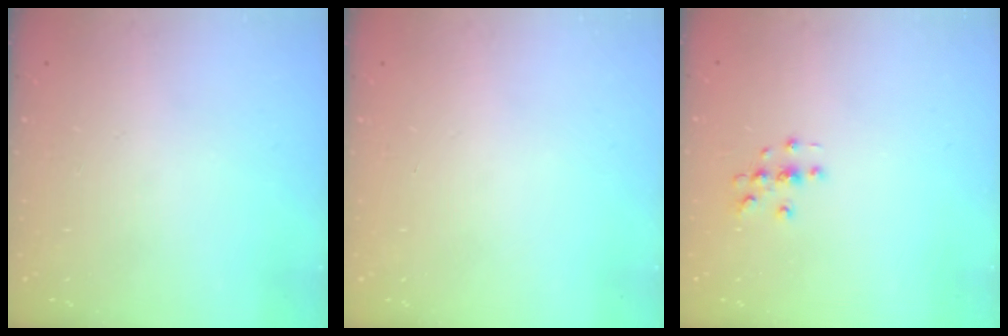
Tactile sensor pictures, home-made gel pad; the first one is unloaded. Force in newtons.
{"total": 0.0}
{"total": 2.9, "press": 2.9, "slide": 0.3}